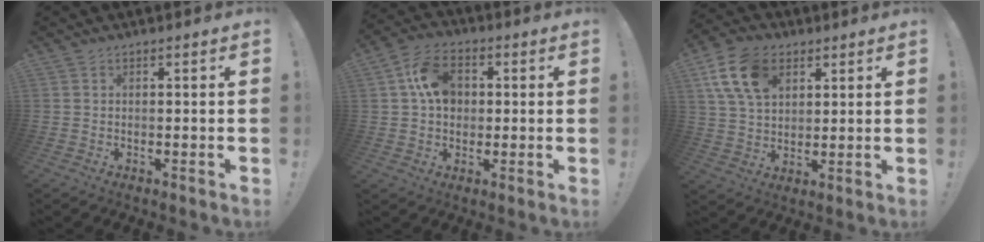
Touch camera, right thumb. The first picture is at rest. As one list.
[{"total": 11.2, "force": [2.3, 8.3, 7.1], "torque": [-0.122, 0.014, 0.044]}, {"total": 14.3, "force": [6.2, 9.7, 8.5], "torque": [-0.151, -0.009, 0.122]}]